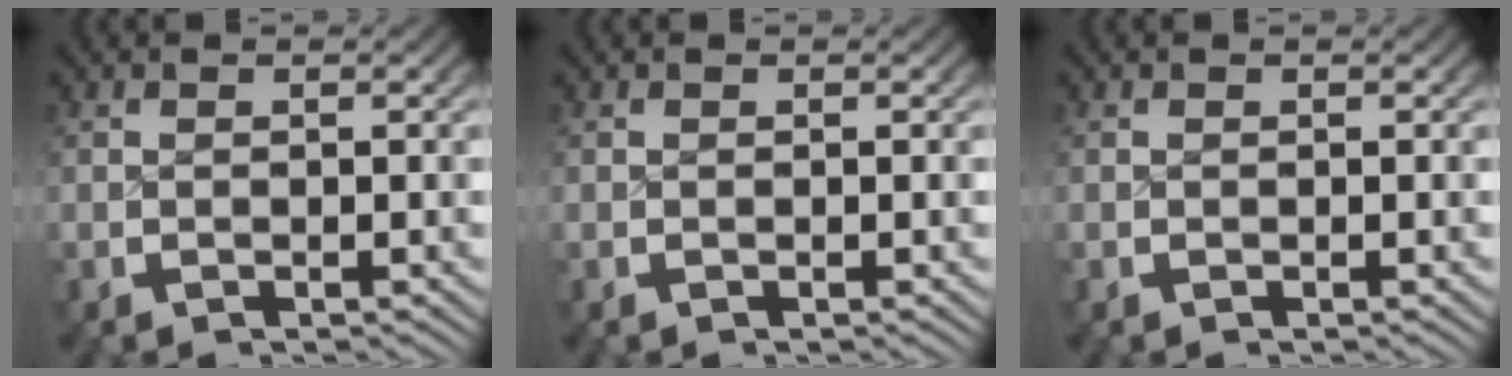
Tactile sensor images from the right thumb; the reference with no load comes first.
{"total": 0.0}
{"total": 0.0}